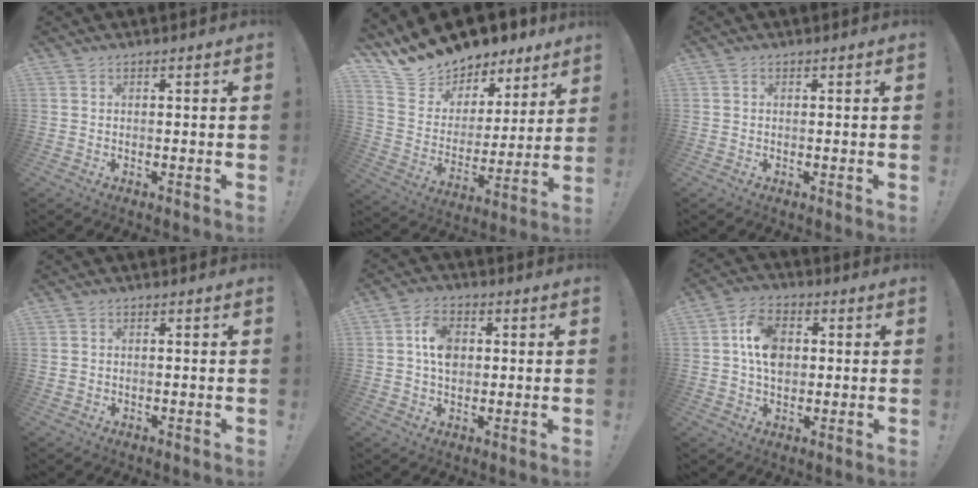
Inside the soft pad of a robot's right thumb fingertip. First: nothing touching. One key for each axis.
{"total": 15.1, "fx": 13.5, "fy": 6.3, "fz": 2.2, "tx": -0.055, "ty": -0.113, "tz": 0.254}
{"total": 0.0}
{"total": 1.0, "fx": -0.5, "fy": 0.8, "fz": 0.3, "tx": -0.005, "ty": 0.003, "tz": -0.008}
{"total": 9.3, "fx": 1.5, "fy": 6.8, "fz": 6.2, "tx": -0.094, "ty": 0.006, "tz": 0.030}
{"total": 11.4, "fx": 1.8, "fy": 8.3, "fz": 7.5, "tx": -0.125, "ty": 0.007, "tz": 0.035}